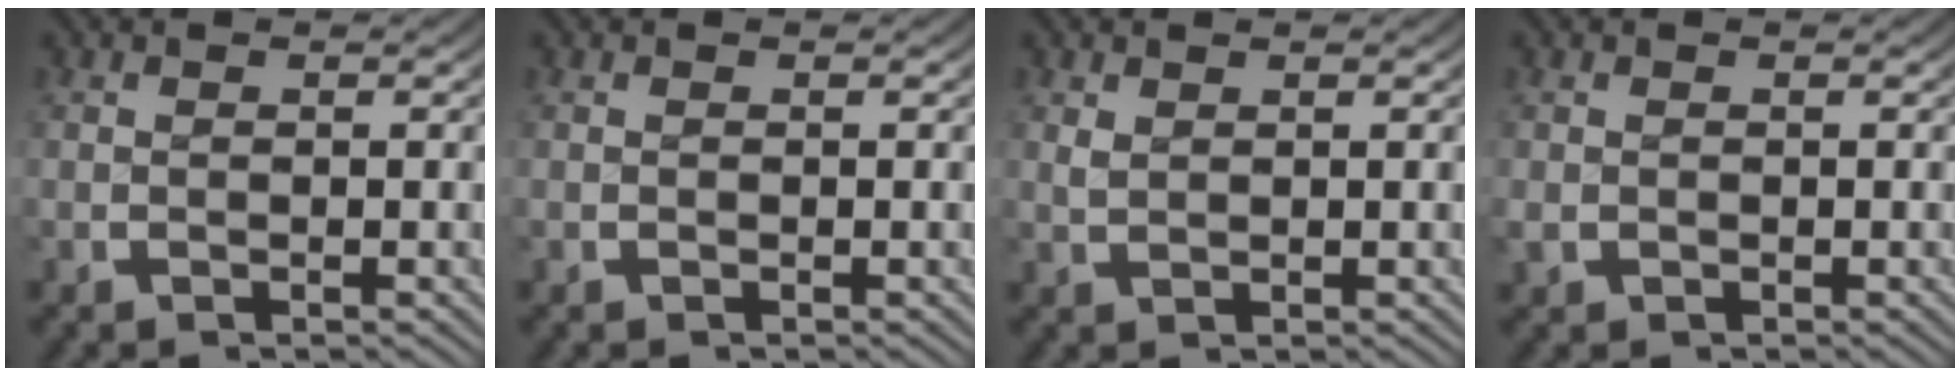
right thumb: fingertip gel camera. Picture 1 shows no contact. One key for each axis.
{"total": 0.0}
{"total": 0.6, "fx": 0.6, "fy": 0.1, "fz": 0.0, "tx": 0.003, "ty": -0.003, "tz": 0.016}
{"total": 0.8, "fx": -0.2, "fy": 0.7, "fz": 0.0, "tx": -0.006, "ty": -0.006, "tz": 0.000}